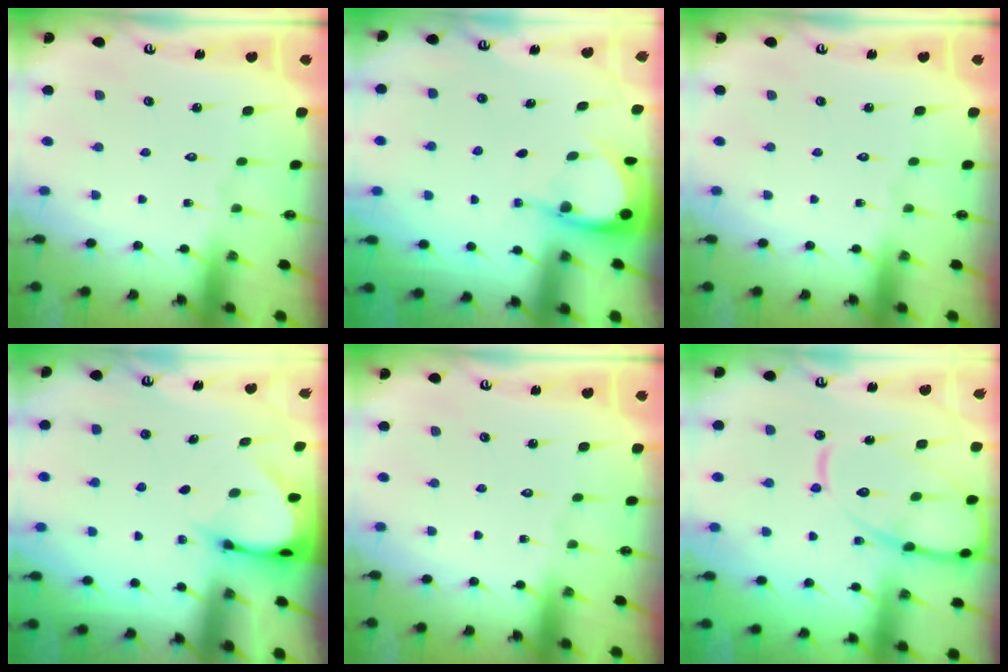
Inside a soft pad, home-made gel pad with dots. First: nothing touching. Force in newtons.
{"total": 4.0, "press": 4.0, "slide": 0.2}
{"total": 0.0}
{"total": 3.5, "press": 3.5, "slide": 0.3}
{"total": 0.0}
{"total": 15.0, "press": 14.9, "slide": 1.5}